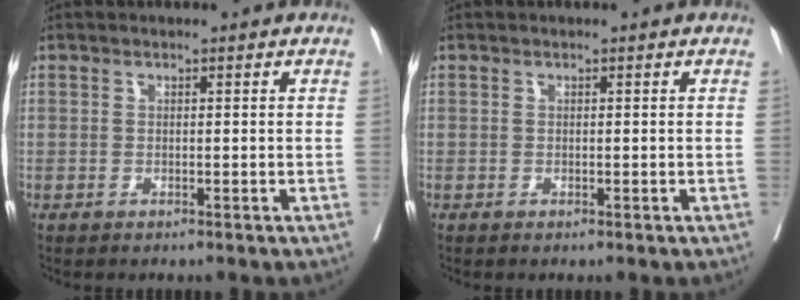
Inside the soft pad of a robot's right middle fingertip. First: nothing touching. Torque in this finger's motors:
{"motor_torque": [0.02, -0.12, 0.03, 0.00]}